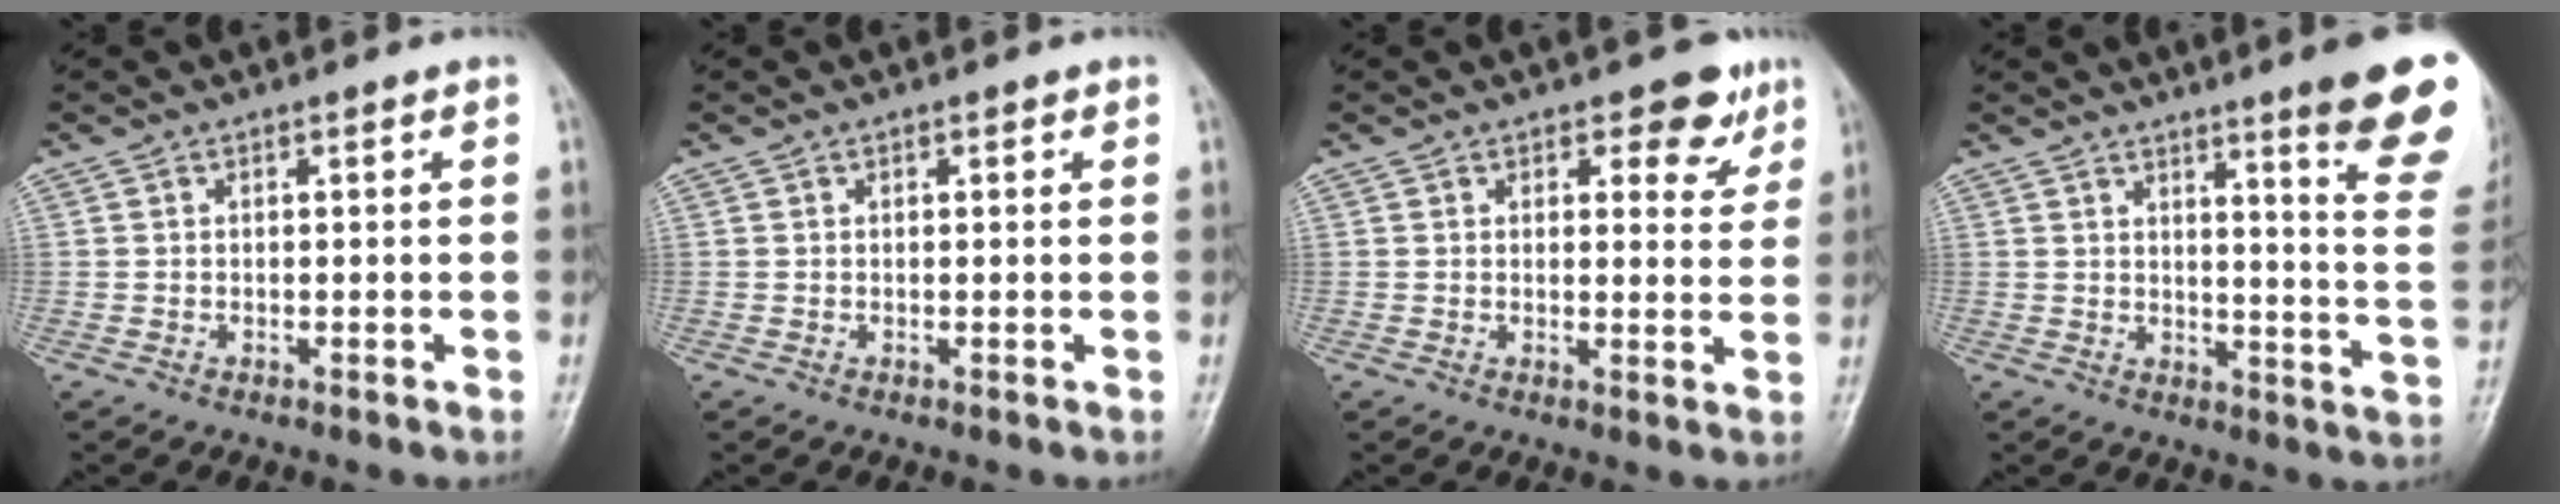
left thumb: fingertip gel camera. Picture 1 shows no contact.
{"total": 0.7, "force": [0.4, 0.4, 0.4], "torque": [-0.002, 0.000, 0.002]}
{"total": 5.8, "force": [3.6, 3.1, 3.3], "torque": [-0.009, -0.017, 0.042]}
{"total": 16.2, "force": [10.5, 1.2, 12.2], "torque": [-0.125, -0.069, 0.124]}